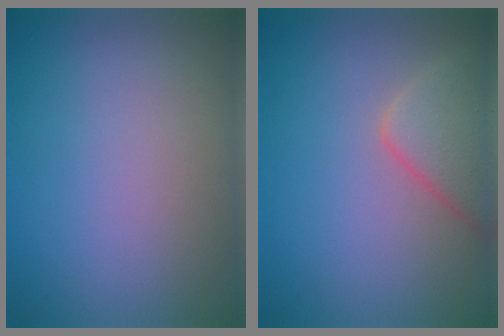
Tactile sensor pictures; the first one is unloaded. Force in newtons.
{"total": 3.7, "press": 3.7, "slide": 0.3}